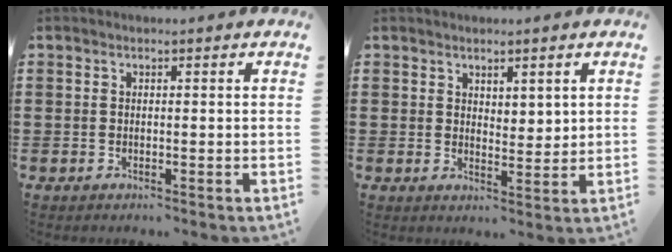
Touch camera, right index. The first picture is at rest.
{"total": 2.7, "force": [2.3, 1.3, 0.3], "torque": [-0.003, 0.001, 0.043]}